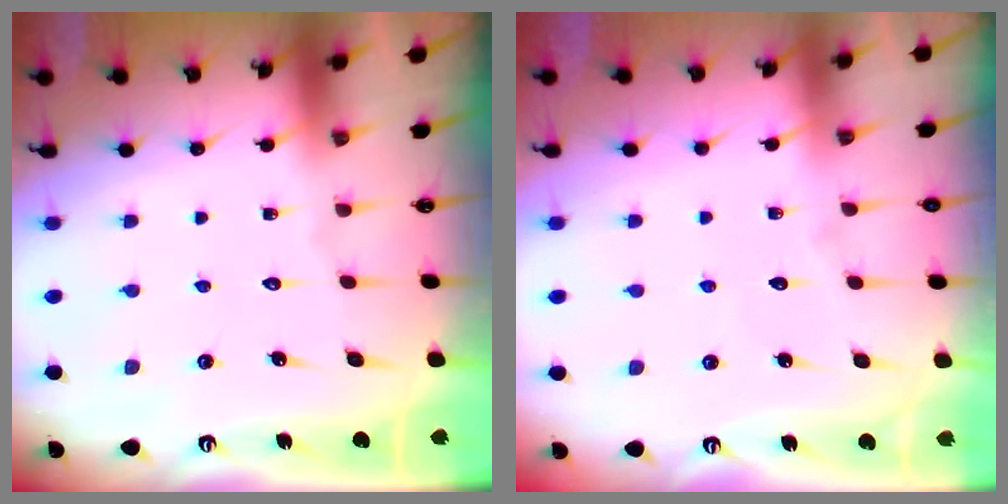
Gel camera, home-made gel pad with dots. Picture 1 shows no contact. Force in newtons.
{"total": 3.0, "press": 3.0, "slide": 0.3}